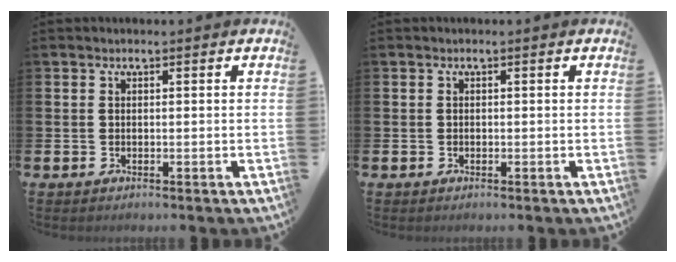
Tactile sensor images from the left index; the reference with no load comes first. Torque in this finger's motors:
{"motor_torque": [-0.05, 0.02, -0.07, -0.01]}